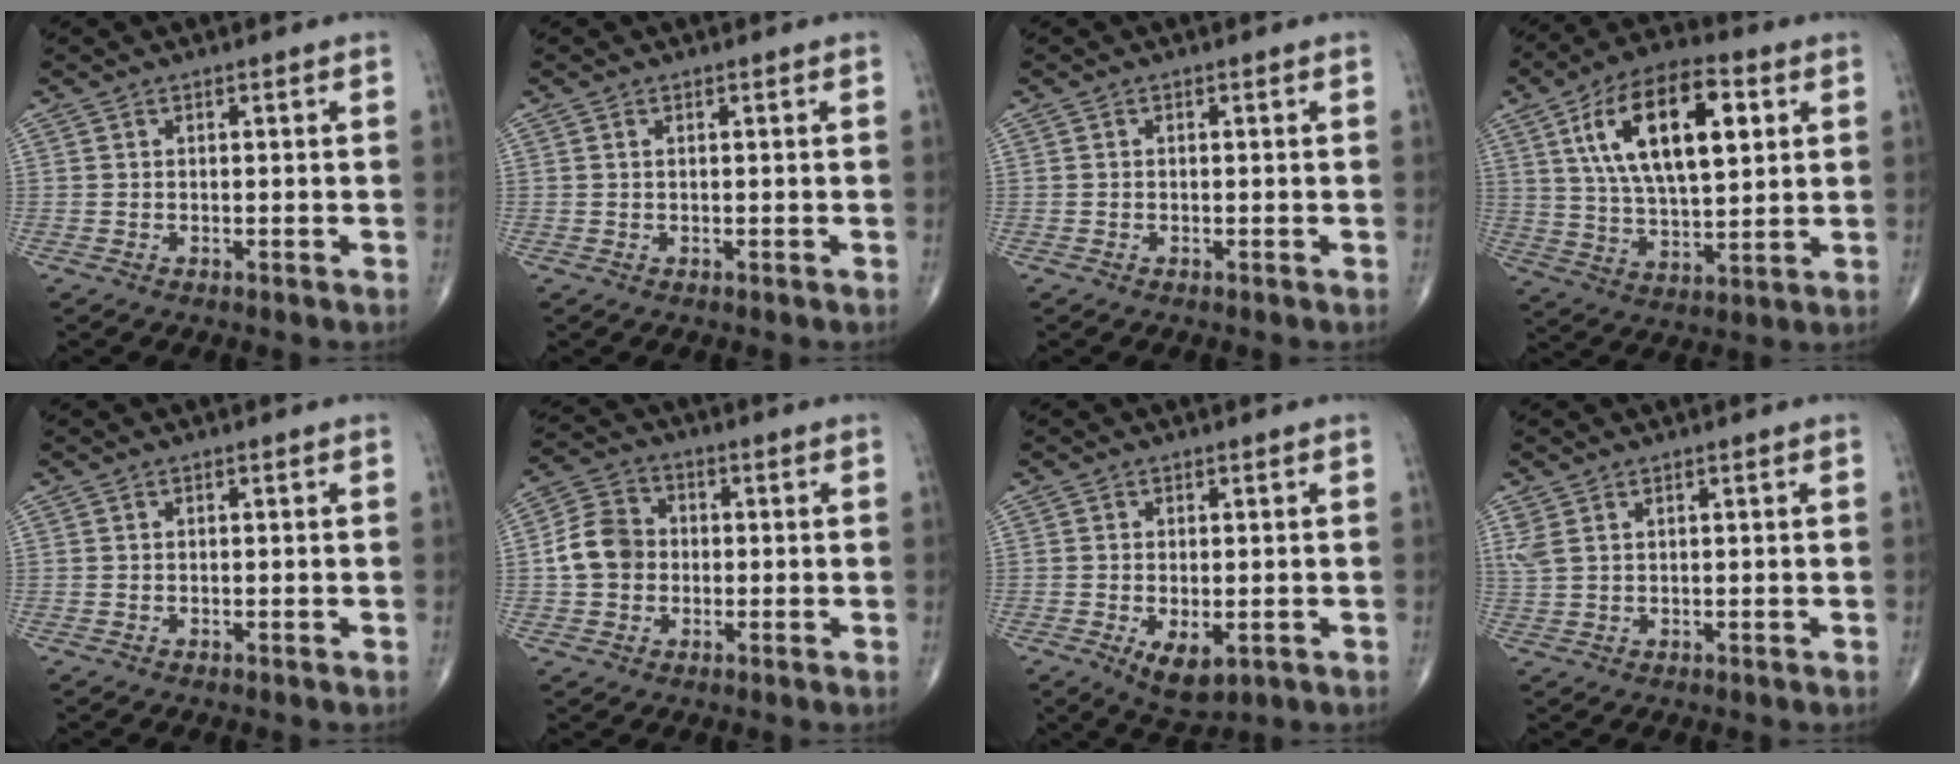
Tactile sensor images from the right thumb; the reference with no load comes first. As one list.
[{"total": 0.0}, {"total": 0.0}, {"total": 19.6, "force": [6.2, 8.9, 16.4], "torque": [-0.265, -0.005, 0.105]}, {"total": 0.0}, {"total": 8.3, "force": [-0.5, 7.1, 4.4], "torque": [-0.067, 0.022, -0.020]}, {"total": 5.7, "force": [-1.7, 2.7, 4.7], "torque": [-0.075, -0.012, -0.018]}, {"total": 2.5, "force": [1.3, 1.1, 1.7], "torque": [-0.052, 0.008, 0.039]}]